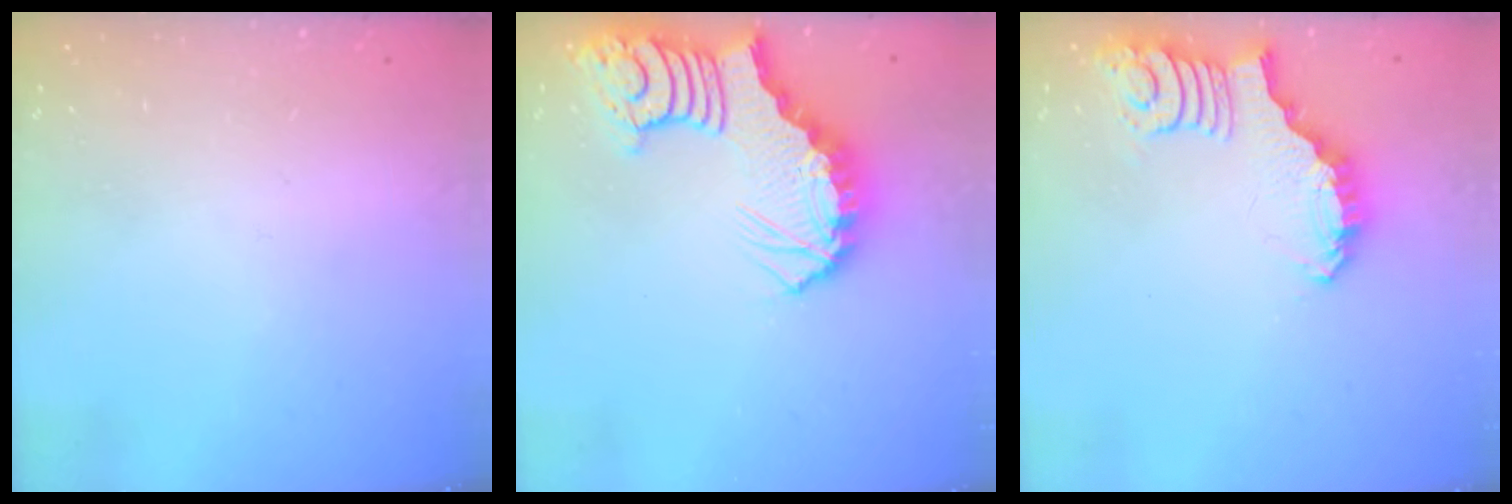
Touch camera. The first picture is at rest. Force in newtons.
{"total": 10.7, "press": 10.7, "slide": 1.3}
{"total": 2.6, "press": 2.6, "slide": 0.3}